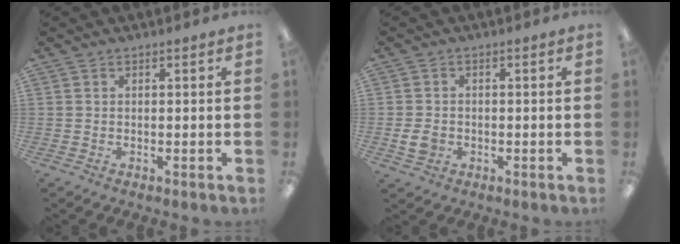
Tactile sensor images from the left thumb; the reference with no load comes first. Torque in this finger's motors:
{"motor_torque": [-0.16, 0.22, 0.08, -0.09, 0.00]}